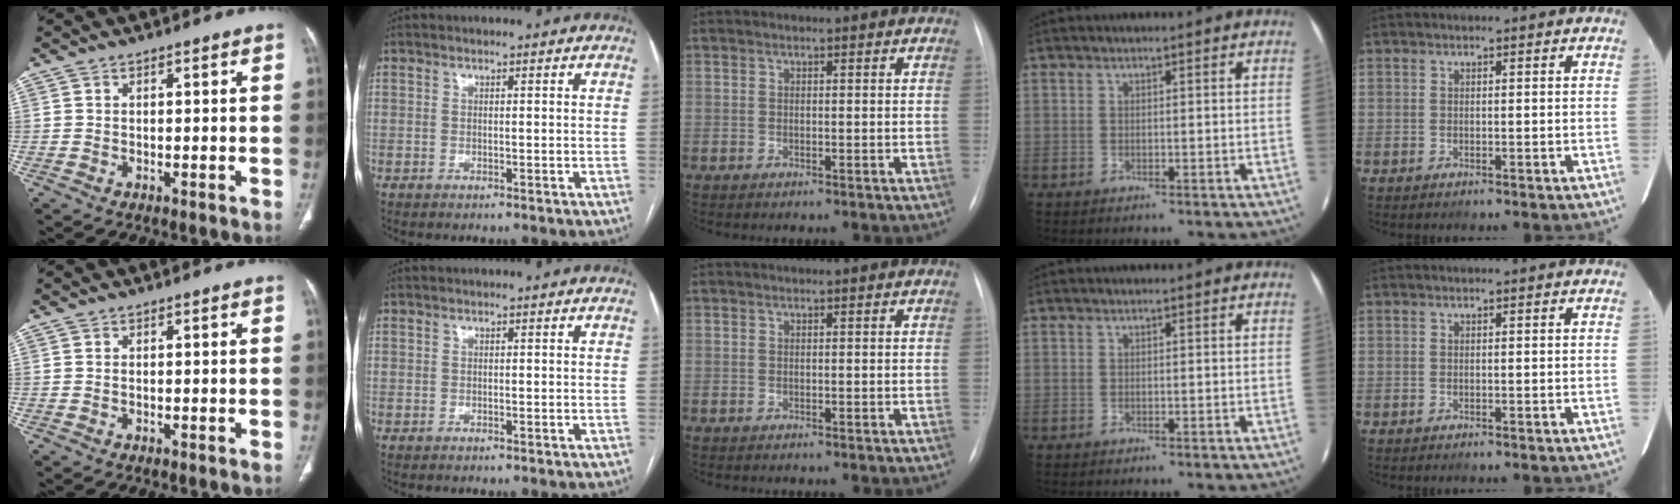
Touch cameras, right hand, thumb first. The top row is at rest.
{}